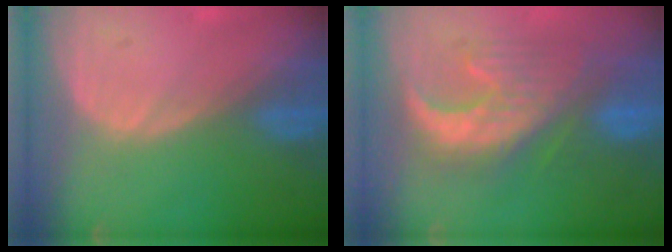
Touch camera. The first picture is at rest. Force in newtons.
{"total": 9.5, "press": 9.4, "slide": 1.2}